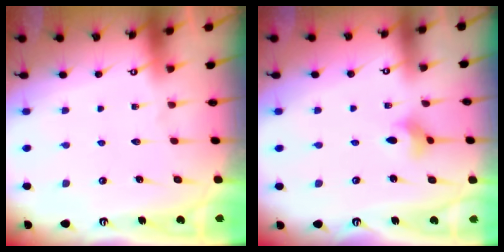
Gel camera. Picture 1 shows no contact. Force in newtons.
{"total": 2.7, "press": 2.6, "slide": 0.5}